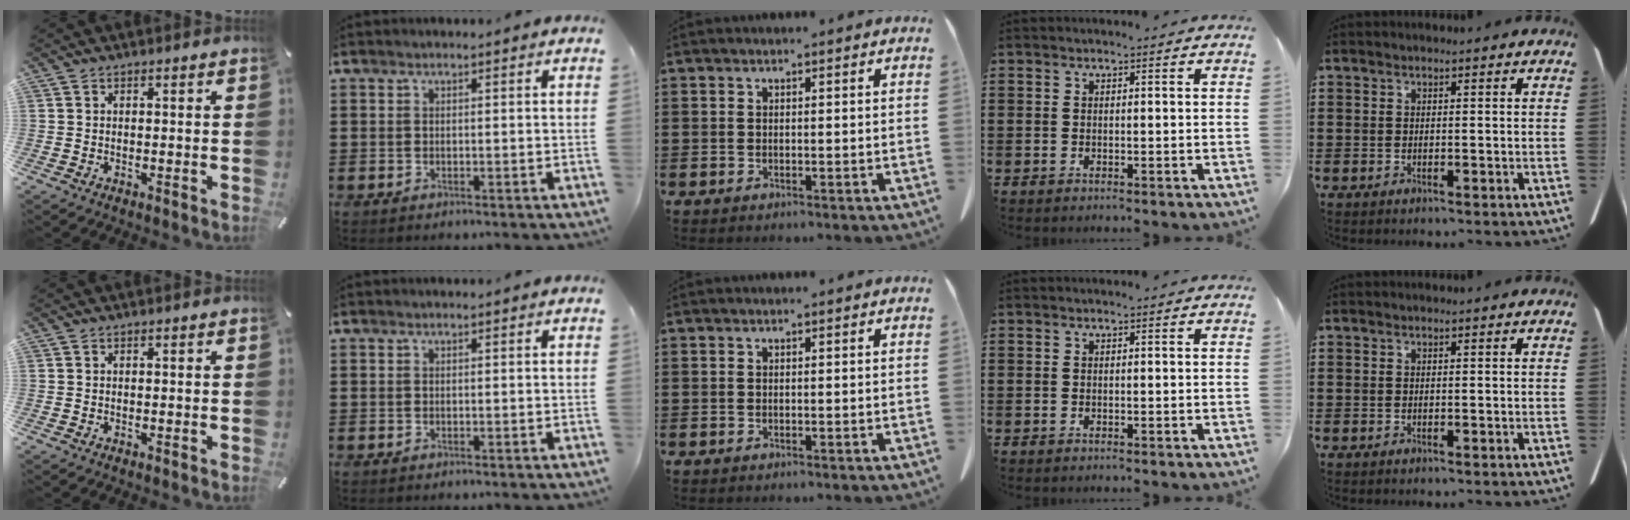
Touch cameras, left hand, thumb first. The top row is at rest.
{}